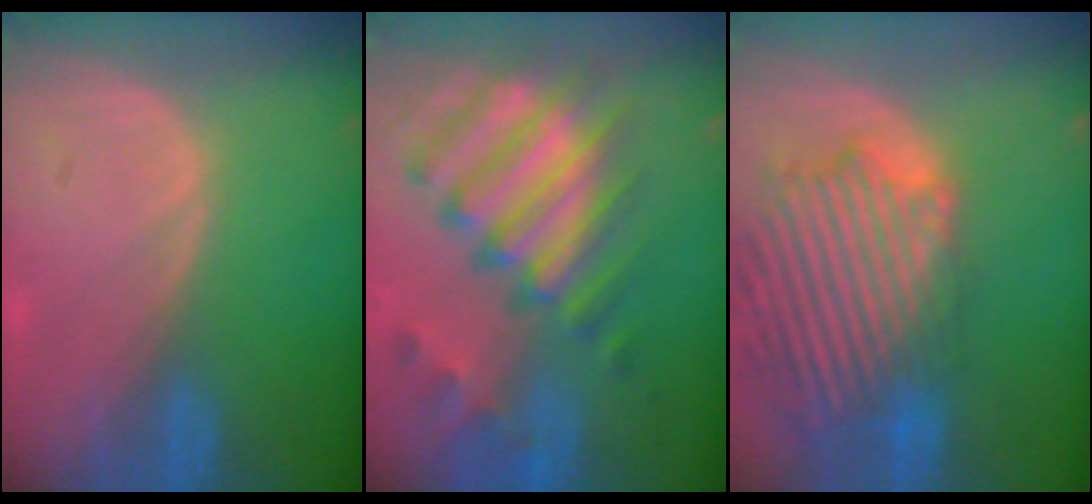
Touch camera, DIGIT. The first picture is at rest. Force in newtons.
{"total": 12.3, "press": 10.6, "slide": 6.3}
{"total": 14.5, "press": 12.3, "slide": 7.6}